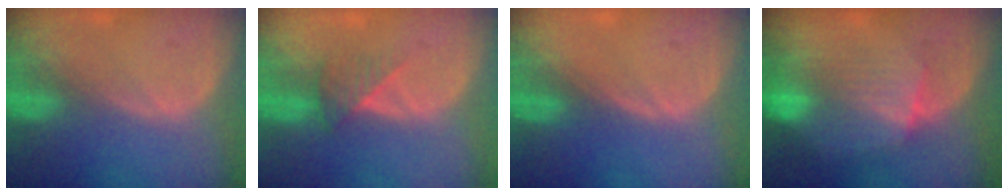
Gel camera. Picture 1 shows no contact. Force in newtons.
{"total": 3.4, "press": 3.1, "slide": 1.4}
{"total": 0.0}
{"total": 8.6, "press": 8.0, "slide": 3.2}